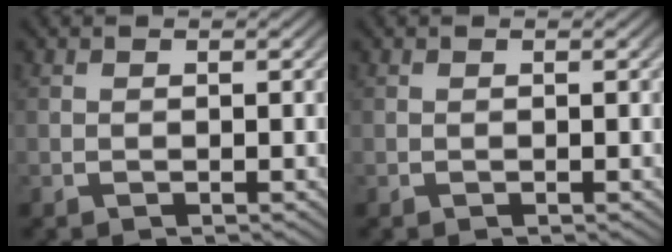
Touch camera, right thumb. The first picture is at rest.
{"total": 0.0}